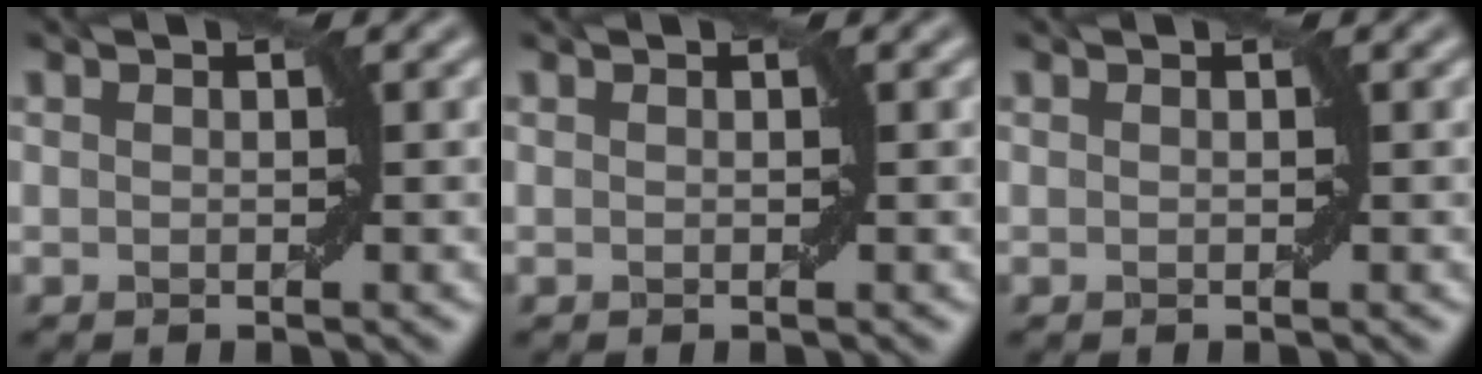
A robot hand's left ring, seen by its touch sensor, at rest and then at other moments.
{"total": 0.0}
{"total": 0.0}